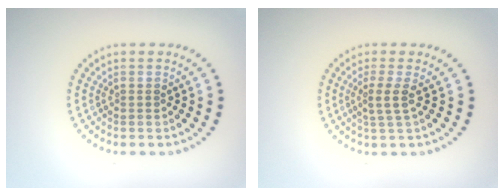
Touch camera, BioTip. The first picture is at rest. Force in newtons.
{"total": 2.0, "press": 1.5, "slide": 1.3}